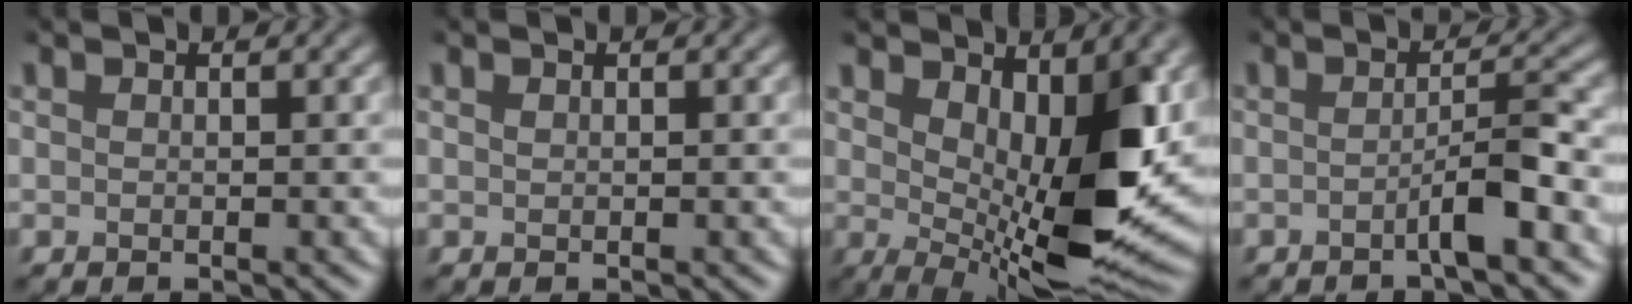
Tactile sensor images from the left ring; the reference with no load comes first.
{"total": 0.0}
{"total": 10.9, "force": [1.5, 4.7, 9.8], "torque": [-0.144, -0.021, 0.031]}
{"total": 2.8, "force": [-1.1, 0.2, 2.6], "torque": [-0.039, 0.012, -0.026]}